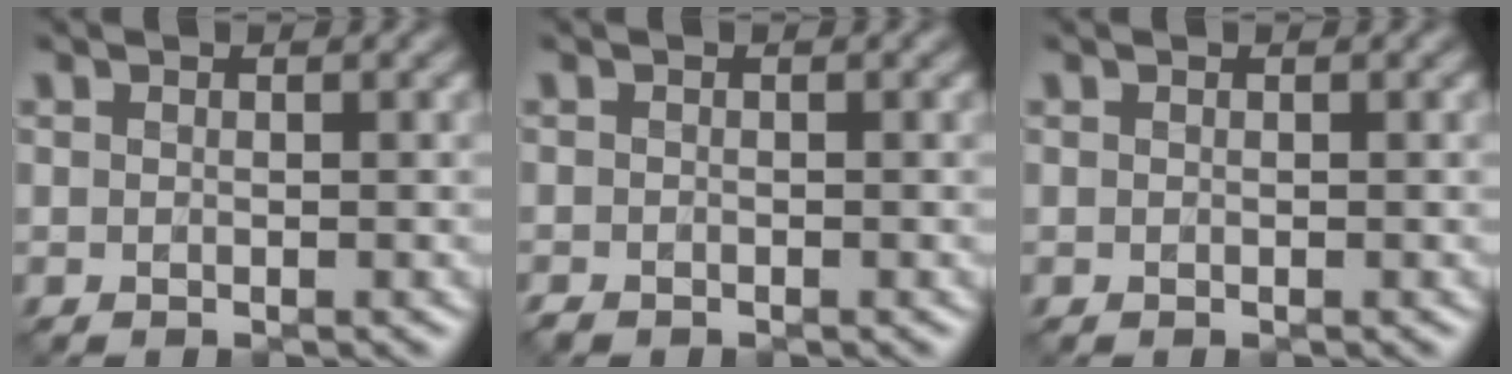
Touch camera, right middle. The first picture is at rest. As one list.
[{"total": 0.6, "force": [-0.6, 0.1, -0.1], "torque": [0.002, -0.004, -0.010]}, {"total": 0.0}]